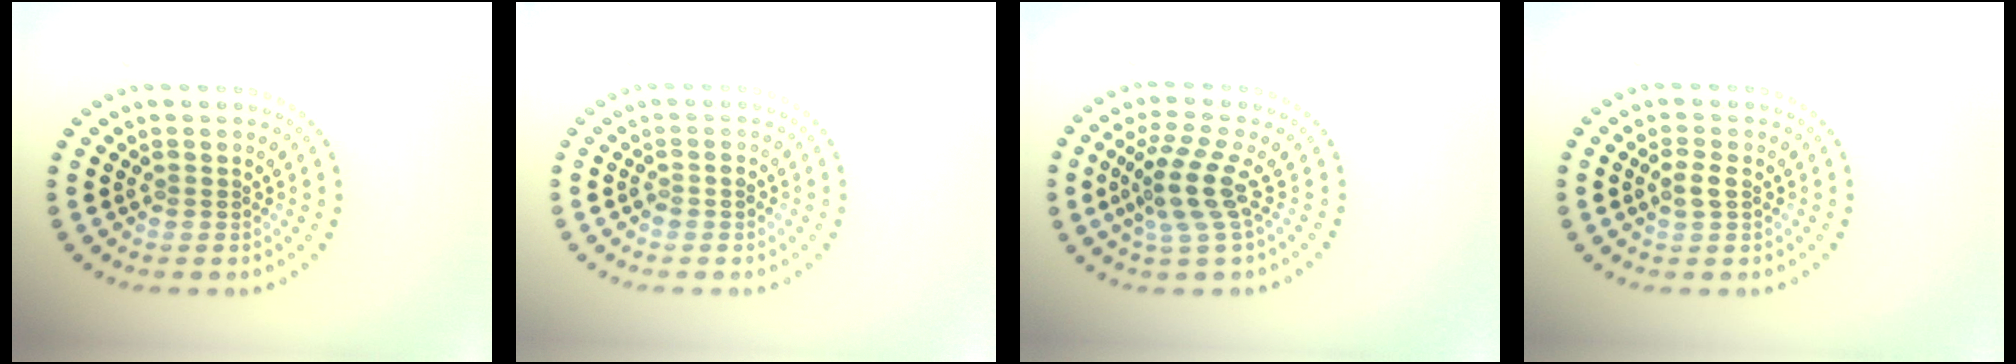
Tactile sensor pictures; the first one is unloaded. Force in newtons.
{"total": 0.8, "press": 0.7, "slide": 0.3}
{"total": 4.0, "press": 2.9, "slide": 2.7}
{"total": 1.6, "press": 1.5, "slide": 0.4}